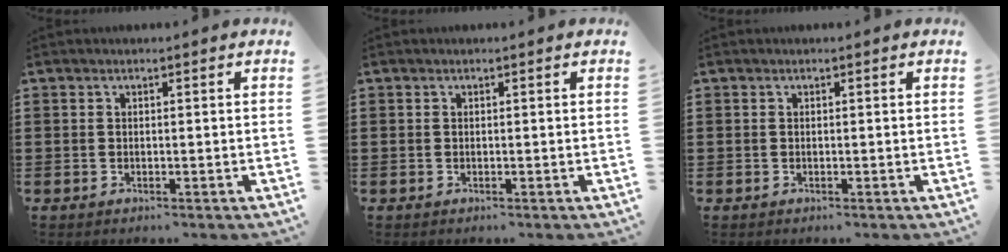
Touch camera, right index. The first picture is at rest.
{"total": 0.0}
{"total": 0.0}